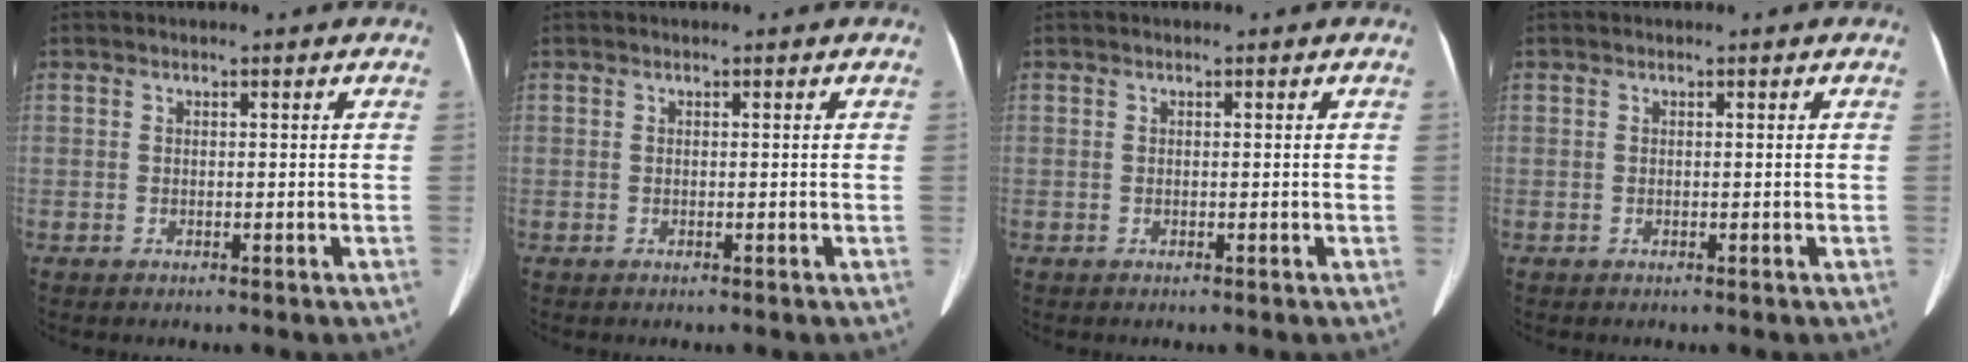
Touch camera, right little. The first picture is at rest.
{"total": 0.0}
{"total": 0.0}
{"total": 0.0}